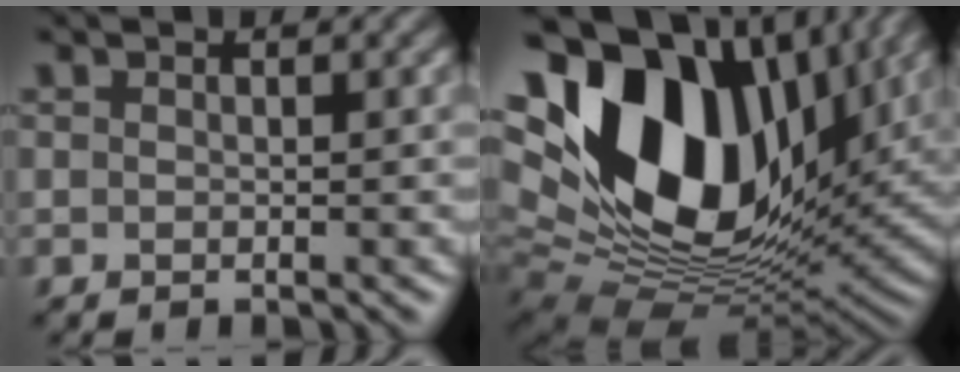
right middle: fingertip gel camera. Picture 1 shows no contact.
{"total": 18.1, "force": [5.5, 11.3, 13.0], "torque": [-0.259, 0.015, 0.090]}